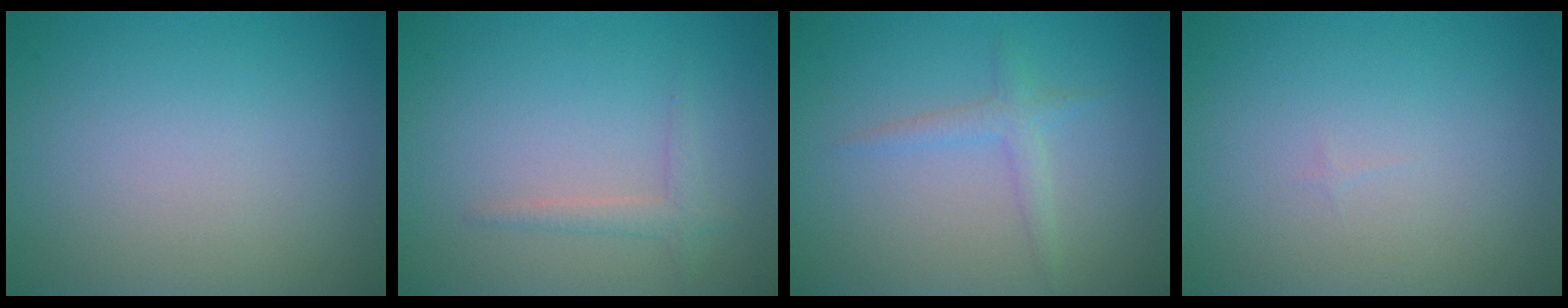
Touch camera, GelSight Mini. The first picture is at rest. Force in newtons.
{"total": 1.4, "press": 1.4, "slide": 0.1}
{"total": 1.6, "press": 1.6, "slide": 0.1}
{"total": 0.0}